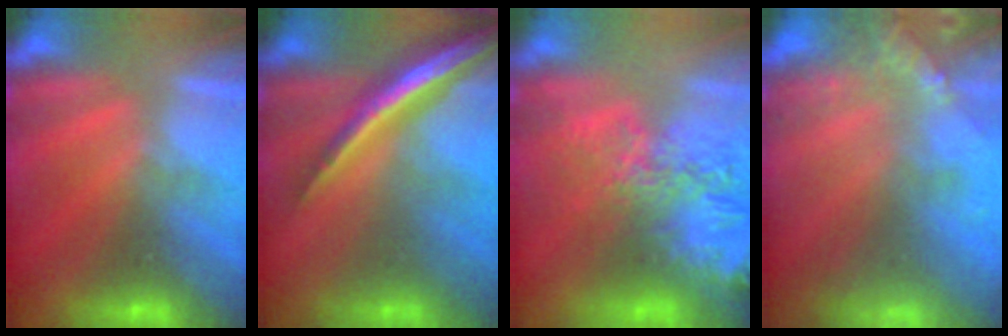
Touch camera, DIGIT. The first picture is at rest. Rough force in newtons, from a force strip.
{"total": 1.8}
{"total": 7.9}
{"total": 6.9}